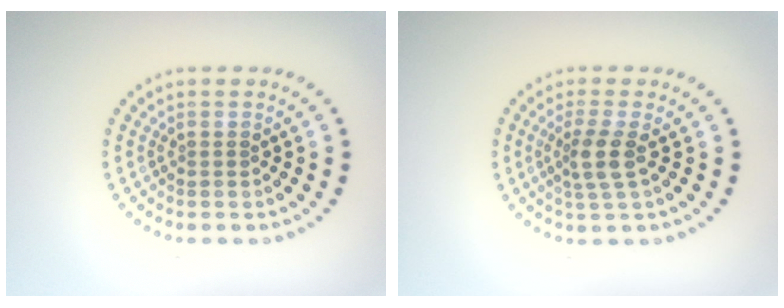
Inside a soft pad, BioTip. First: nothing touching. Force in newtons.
{"total": 2.5, "press": 2.1, "slide": 1.4}